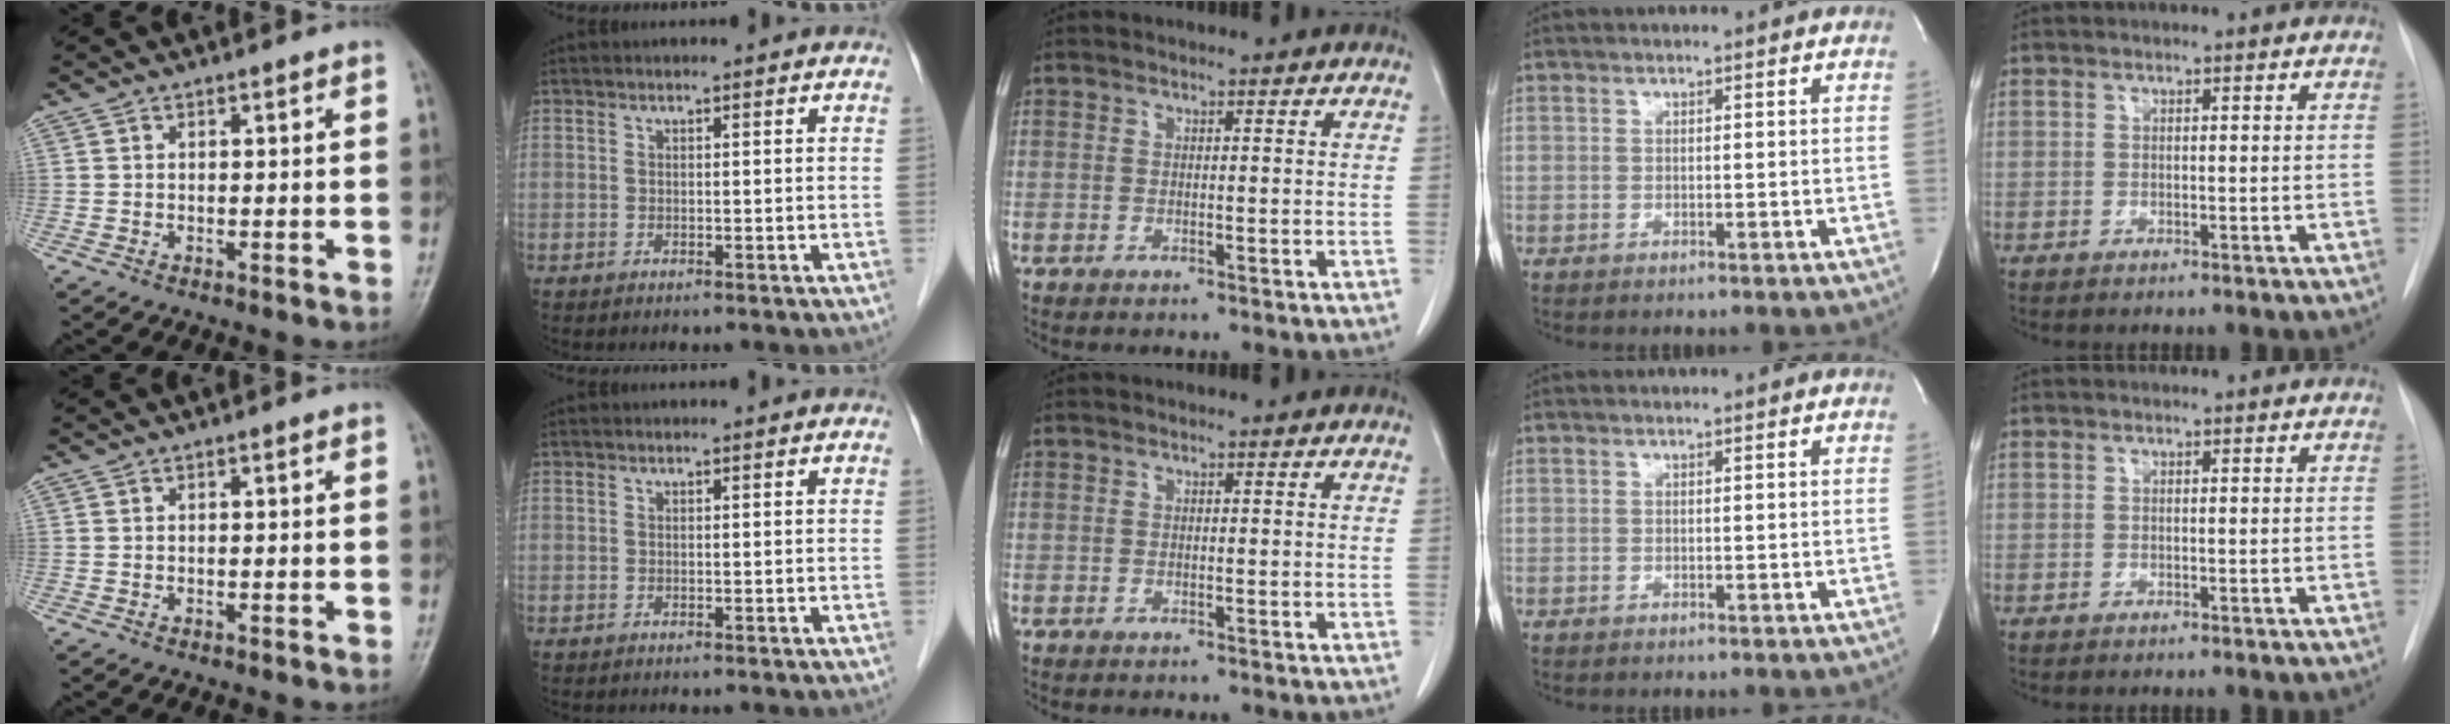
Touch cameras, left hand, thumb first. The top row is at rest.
{}